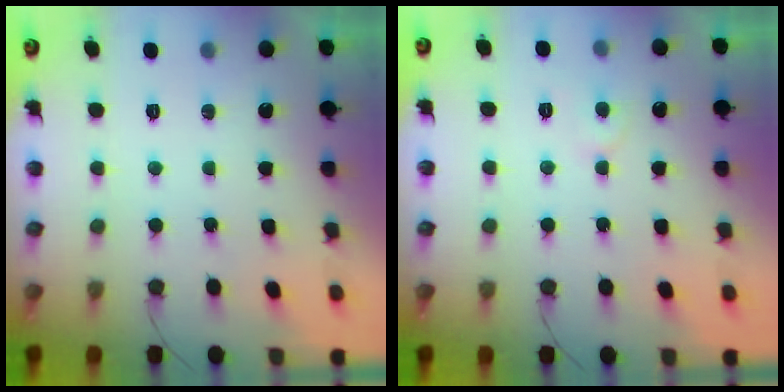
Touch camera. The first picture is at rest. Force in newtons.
{"total": 4.7, "press": 4.7, "slide": 0.4}